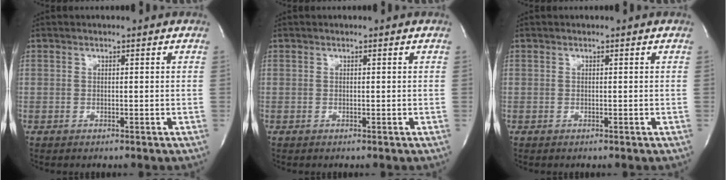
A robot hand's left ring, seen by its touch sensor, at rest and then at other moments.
{"total": 0.0}
{"total": 0.0}